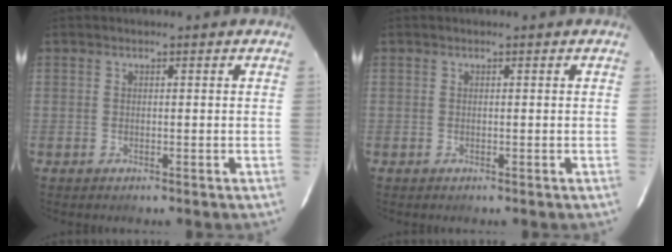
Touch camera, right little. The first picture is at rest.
{"total": 0.0}